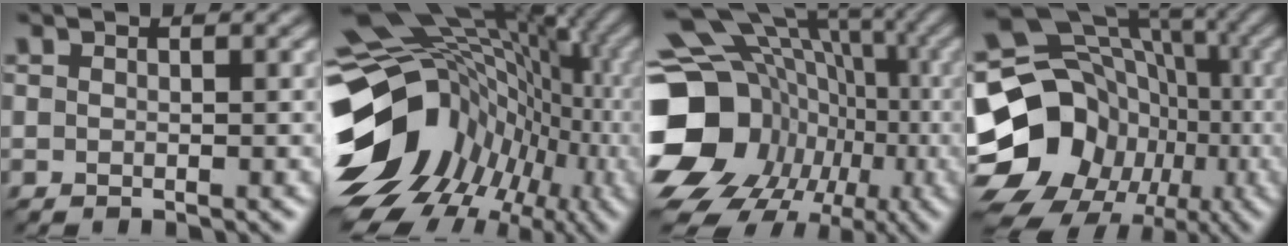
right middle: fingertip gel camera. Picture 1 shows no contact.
{"total": 16.9, "force": [-2.8, 12.1, 11.3], "torque": [-0.214, -0.015, -0.020]}
{"total": 18.8, "force": [-3.9, 15.1, 10.5], "torque": [-0.192, 0.000, -0.056]}
{"total": 20.2, "force": [-6.9, 16.7, 9.1], "torque": [-0.157, -0.014, -0.130]}